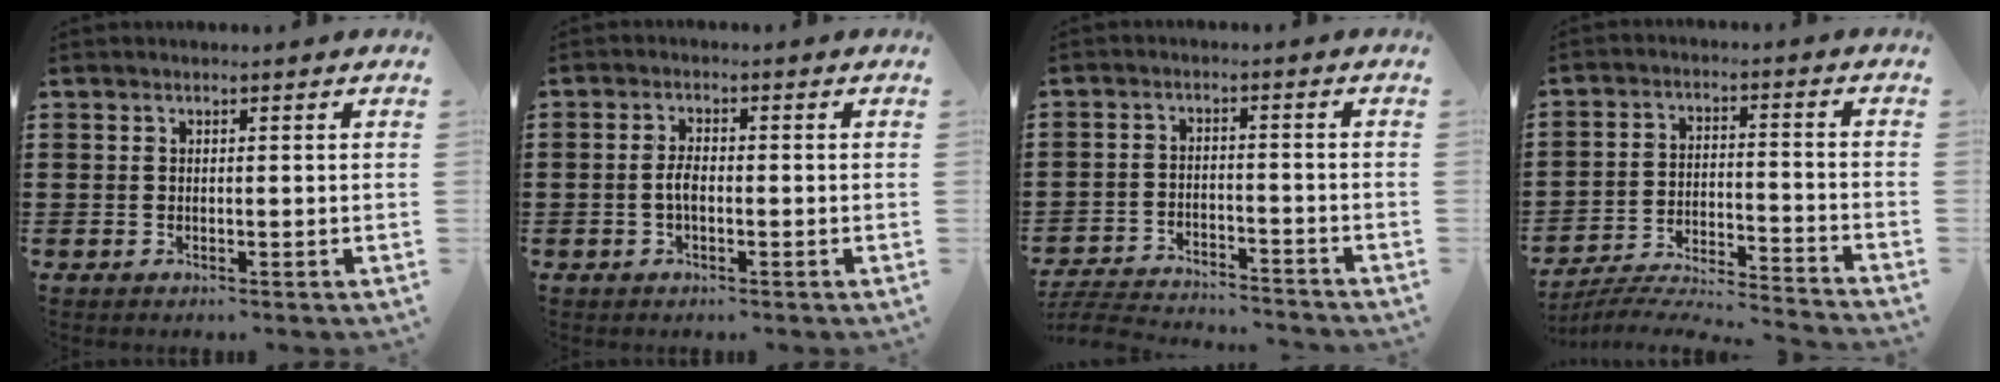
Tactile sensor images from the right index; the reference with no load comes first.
{"total": 2.5, "force": [-0.7, 1.0, 2.2], "torque": [-0.050, 0.000, -0.015]}
{"total": 4.3, "force": [-4.2, 0.1, 0.6], "torque": [-0.028, -0.003, -0.092]}
{"total": 5.8, "force": [-5.5, -0.2, 1.6], "torque": [-0.039, -0.011, -0.113]}